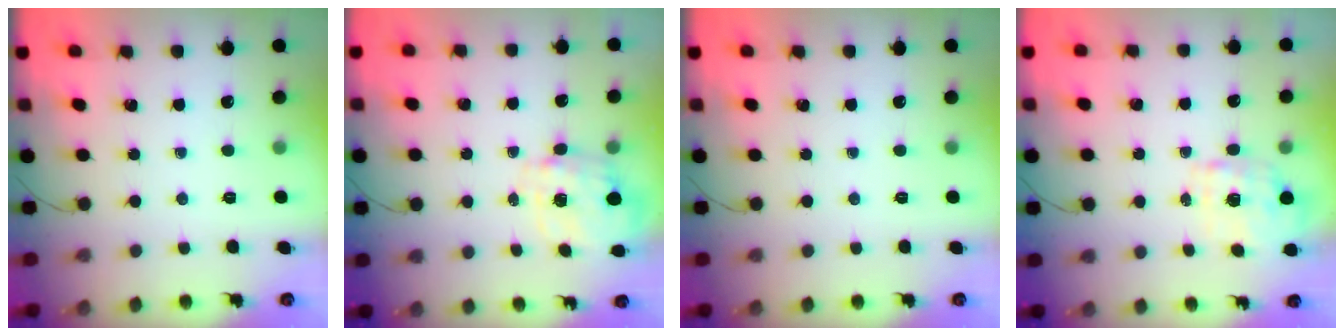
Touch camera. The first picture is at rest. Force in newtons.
{"total": 2.5, "press": 2.3, "slide": 1.0}
{"total": 0.0}
{"total": 1.7, "press": 1.6, "slide": 0.5}